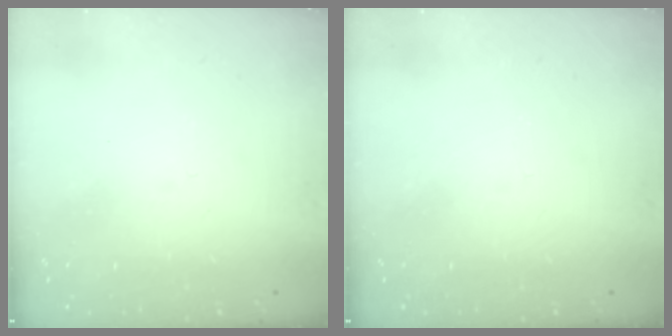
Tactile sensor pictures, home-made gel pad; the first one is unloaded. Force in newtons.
{"total": 0.0}